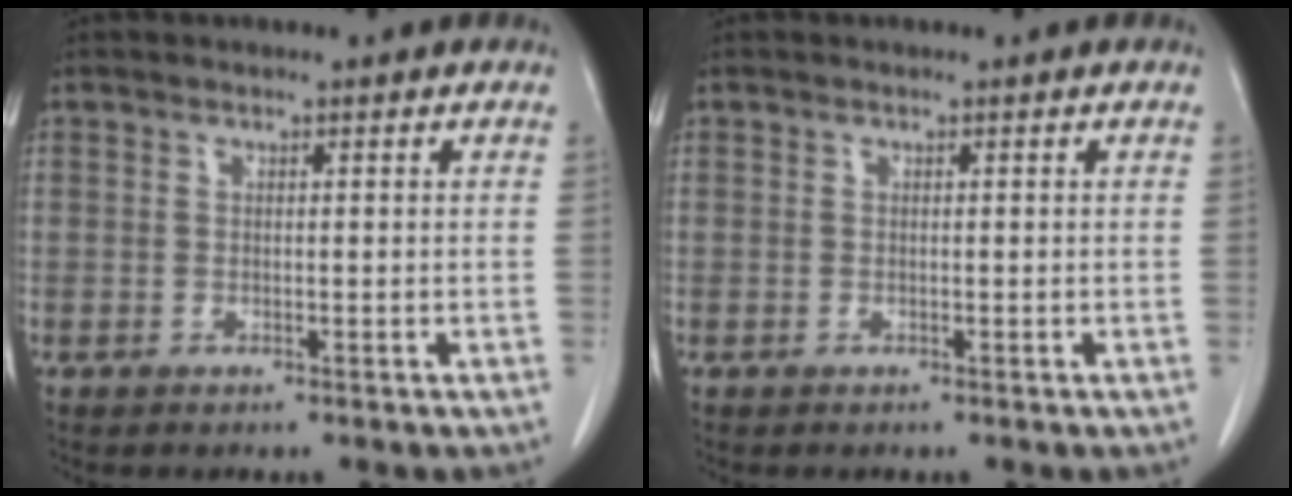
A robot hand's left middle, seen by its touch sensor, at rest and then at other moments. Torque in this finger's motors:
{"motor_torque": [0.13, -0.10, 0.03, -0.01]}